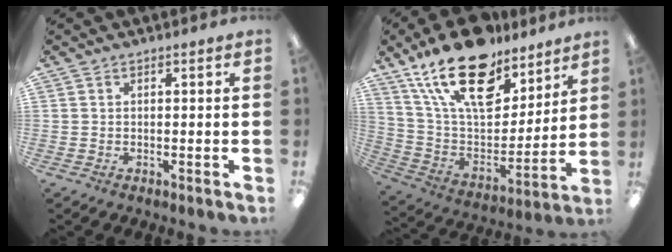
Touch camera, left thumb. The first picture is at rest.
{"total": 22.6, "force": [15.1, 10.8, 12.9], "torque": [-0.240, -0.088, 0.269]}